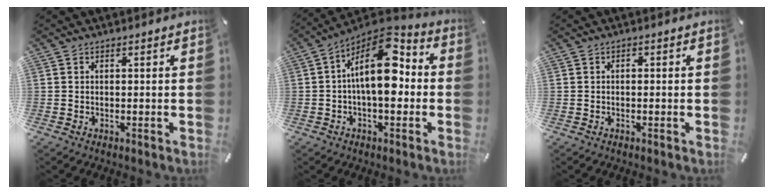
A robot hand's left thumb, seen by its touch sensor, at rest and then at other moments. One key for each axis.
{"total": 16.1, "fx": 1.5, "fy": 8.2, "fz": 13.7, "tx": -0.242, "ty": -0.027, "tz": 0.022}
{"total": 0.5, "fx": -0.2, "fy": 0.3, "fz": 0.3, "tx": -0.006, "ty": 0.001, "tz": -0.005}